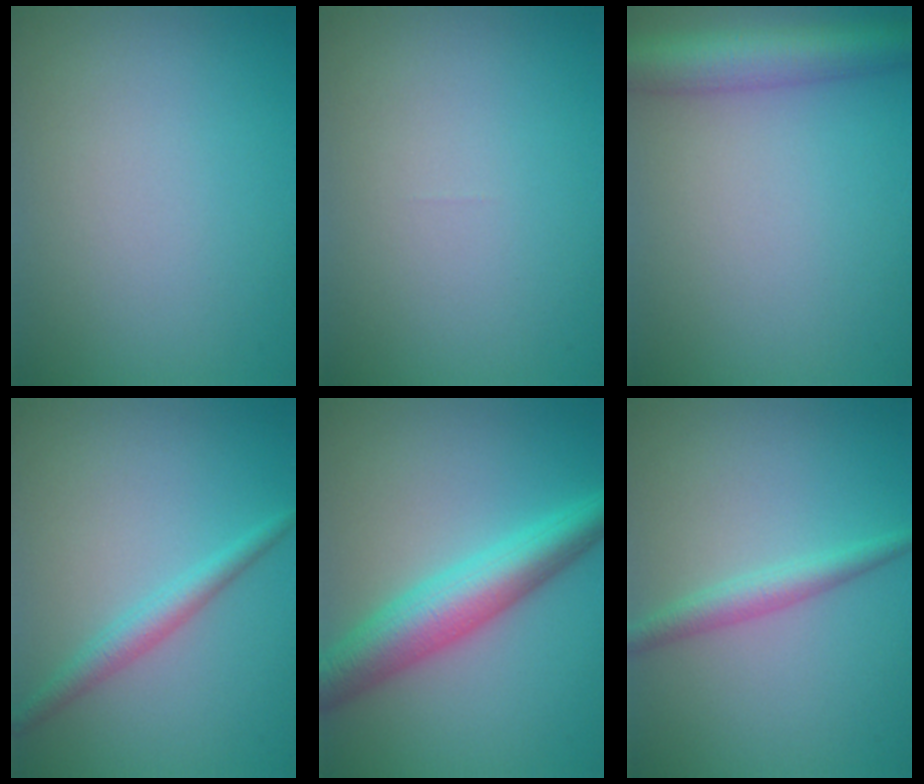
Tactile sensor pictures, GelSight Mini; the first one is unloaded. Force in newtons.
{"total": 0.0}
{"total": 5.3, "press": 5.3, "slide": 0.3}
{"total": 2.1, "press": 2.1, "slide": 0.0}
{"total": 6.3, "press": 6.3, "slide": 0.2}
{"total": 2.2, "press": 2.2, "slide": 0.0}